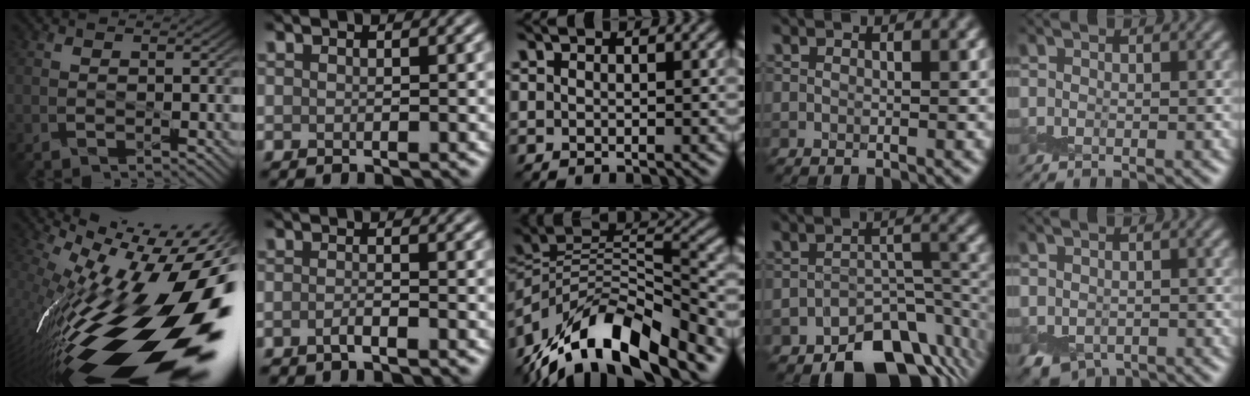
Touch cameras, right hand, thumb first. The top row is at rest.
{"thumb": {"total": 21.8, "force": [-4.8, 6.5, 20.2], "torque": [-0.324, -0.028, -0.084]}, "index": {"total": 1.4, "force": [-1.2, 0.1, 0.7], "torque": [-0.015, 0.000, -0.025]}, "middle": {"total": 12.0, "force": [-9.0, 3.1, 7.3], "torque": [-0.134, 0.017, -0.171]}, "ring": {"total": 9.2, "force": [-6.7, 4.6, 4.3], "torque": [-0.044, -0.019, -0.105]}, "little": {"total": 1.8, "force": [-0.3, 1.5, 0.9], "torque": [-0.017, -0.004, -0.008]}}